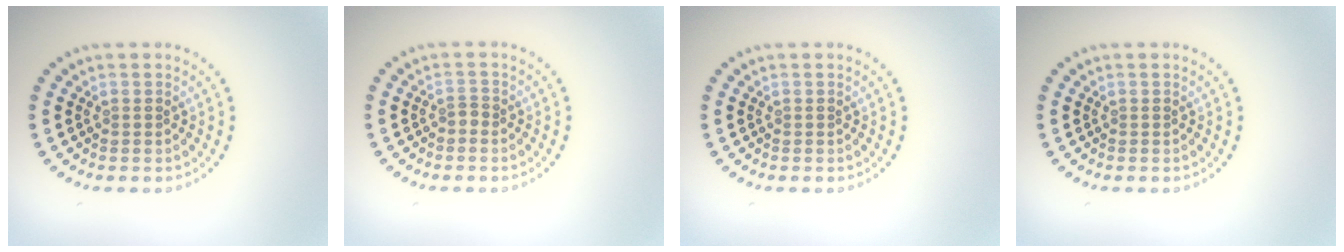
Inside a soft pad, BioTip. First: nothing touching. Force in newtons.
{"total": 0.9, "press": 0.6, "slide": 0.6}
{"total": 0.0}
{"total": 0.0}